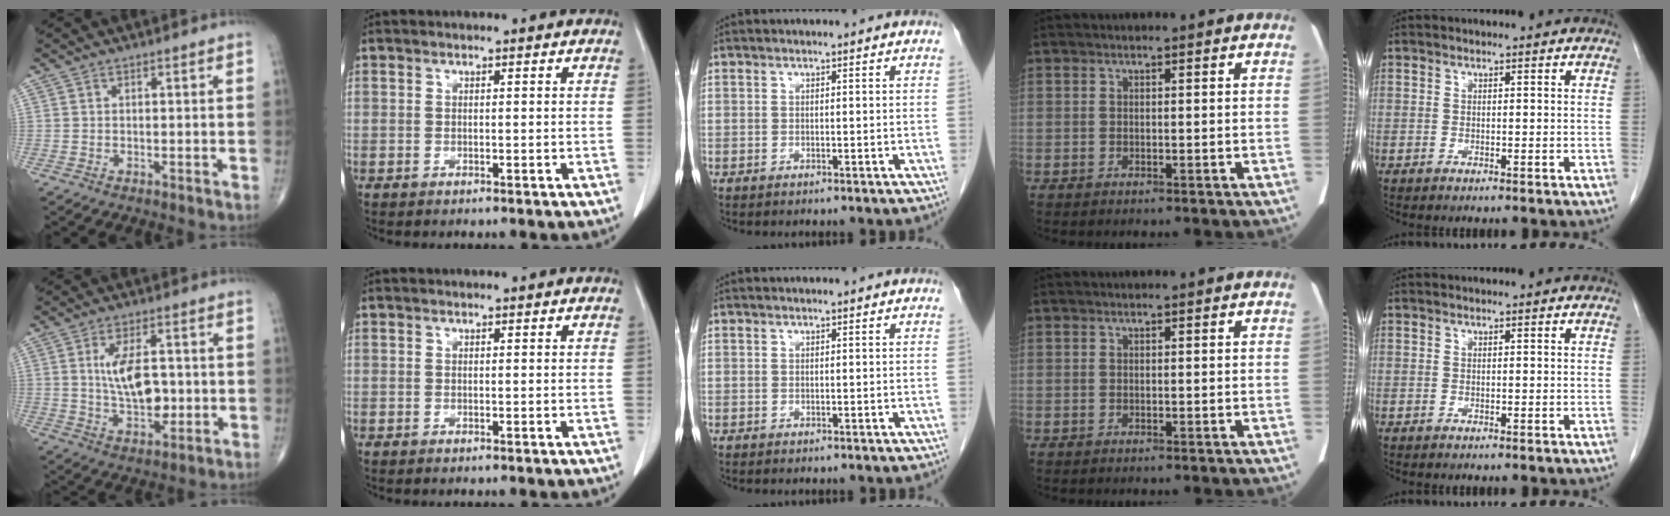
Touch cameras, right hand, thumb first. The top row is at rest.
{"thumb": {"total": 10.4, "force": [0.6, 5.4, 8.8], "torque": [-0.141, -0.004, 0.018]}}